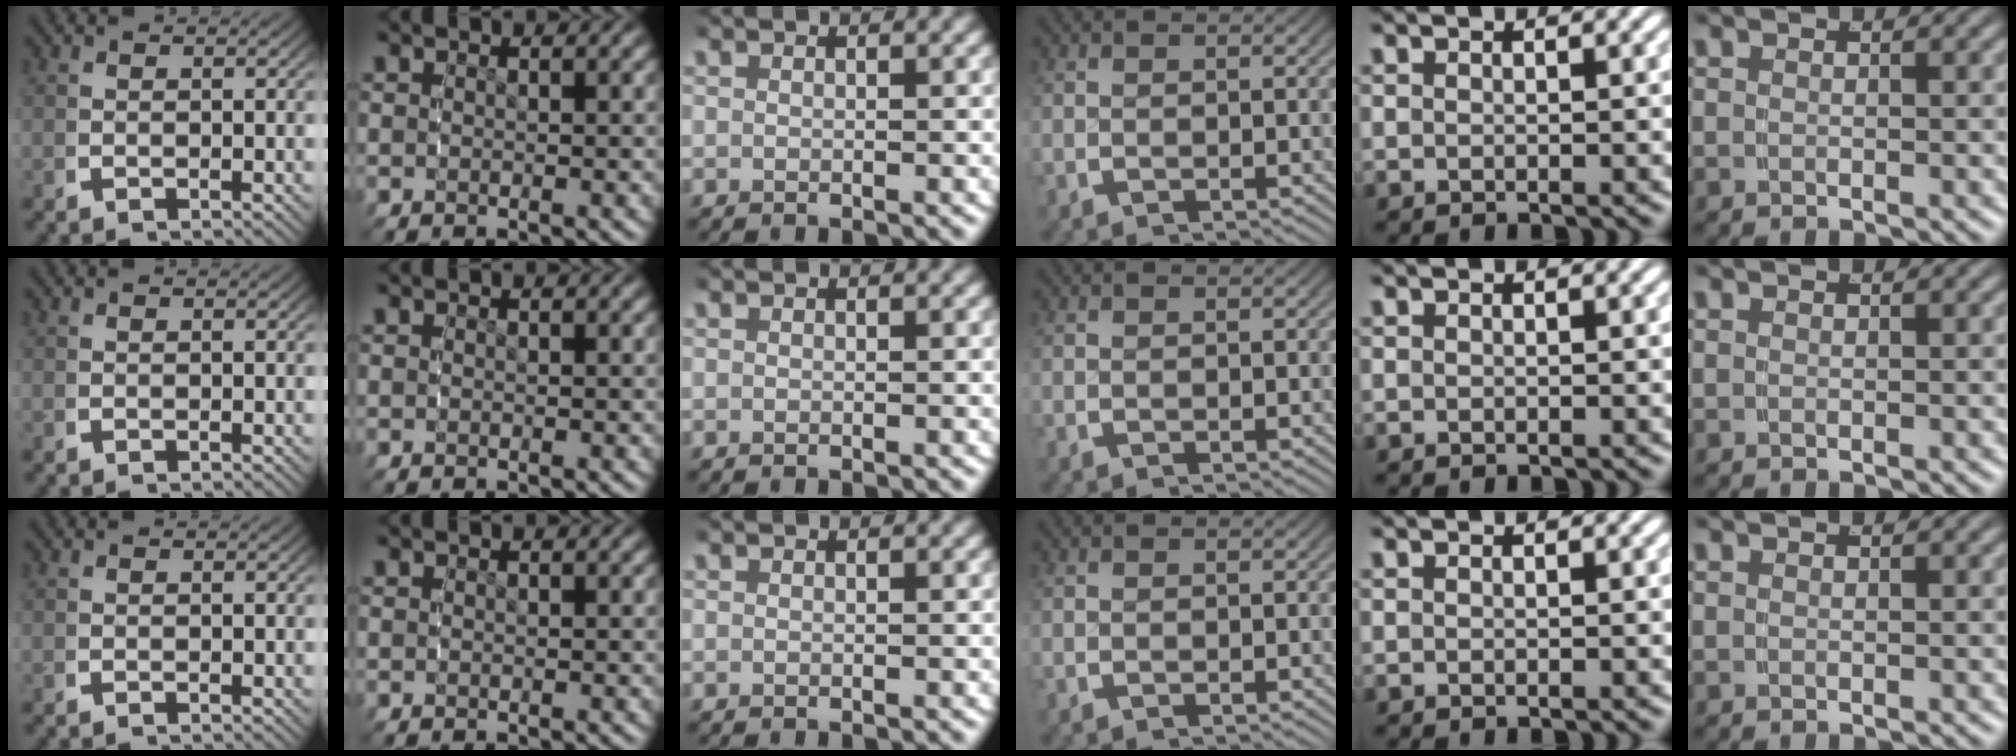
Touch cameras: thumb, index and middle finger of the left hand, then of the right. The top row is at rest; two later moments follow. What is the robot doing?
{"motion": "reach", "object": "shoes"}